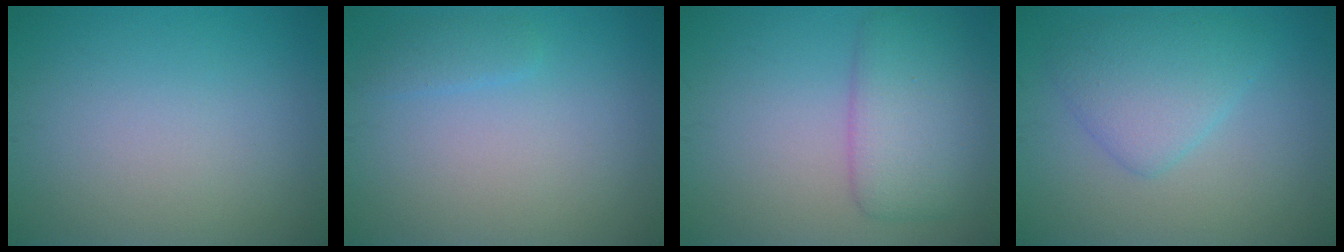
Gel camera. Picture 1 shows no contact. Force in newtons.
{"total": 1.2, "press": 1.2, "slide": 0.2}
{"total": 5.2, "press": 5.2, "slide": 0.2}
{"total": 3.9, "press": 3.9, "slide": 0.1}